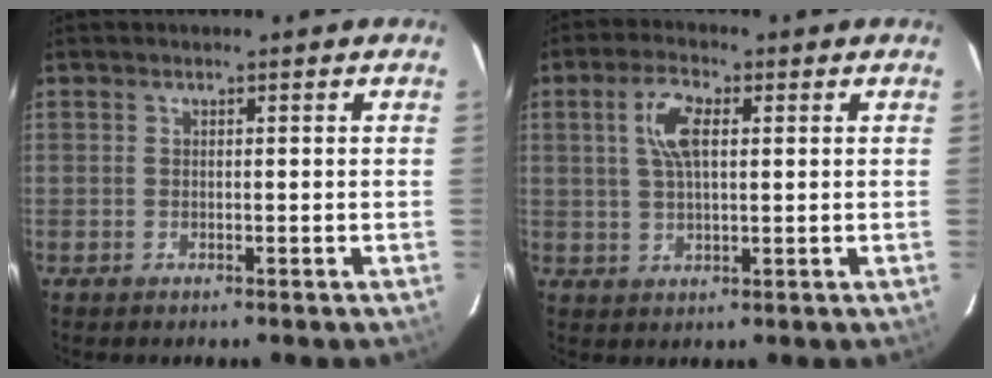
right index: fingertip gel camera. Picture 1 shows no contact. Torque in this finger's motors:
{"motor_torque": [0.30, -0.14, 0.37, 0.11]}